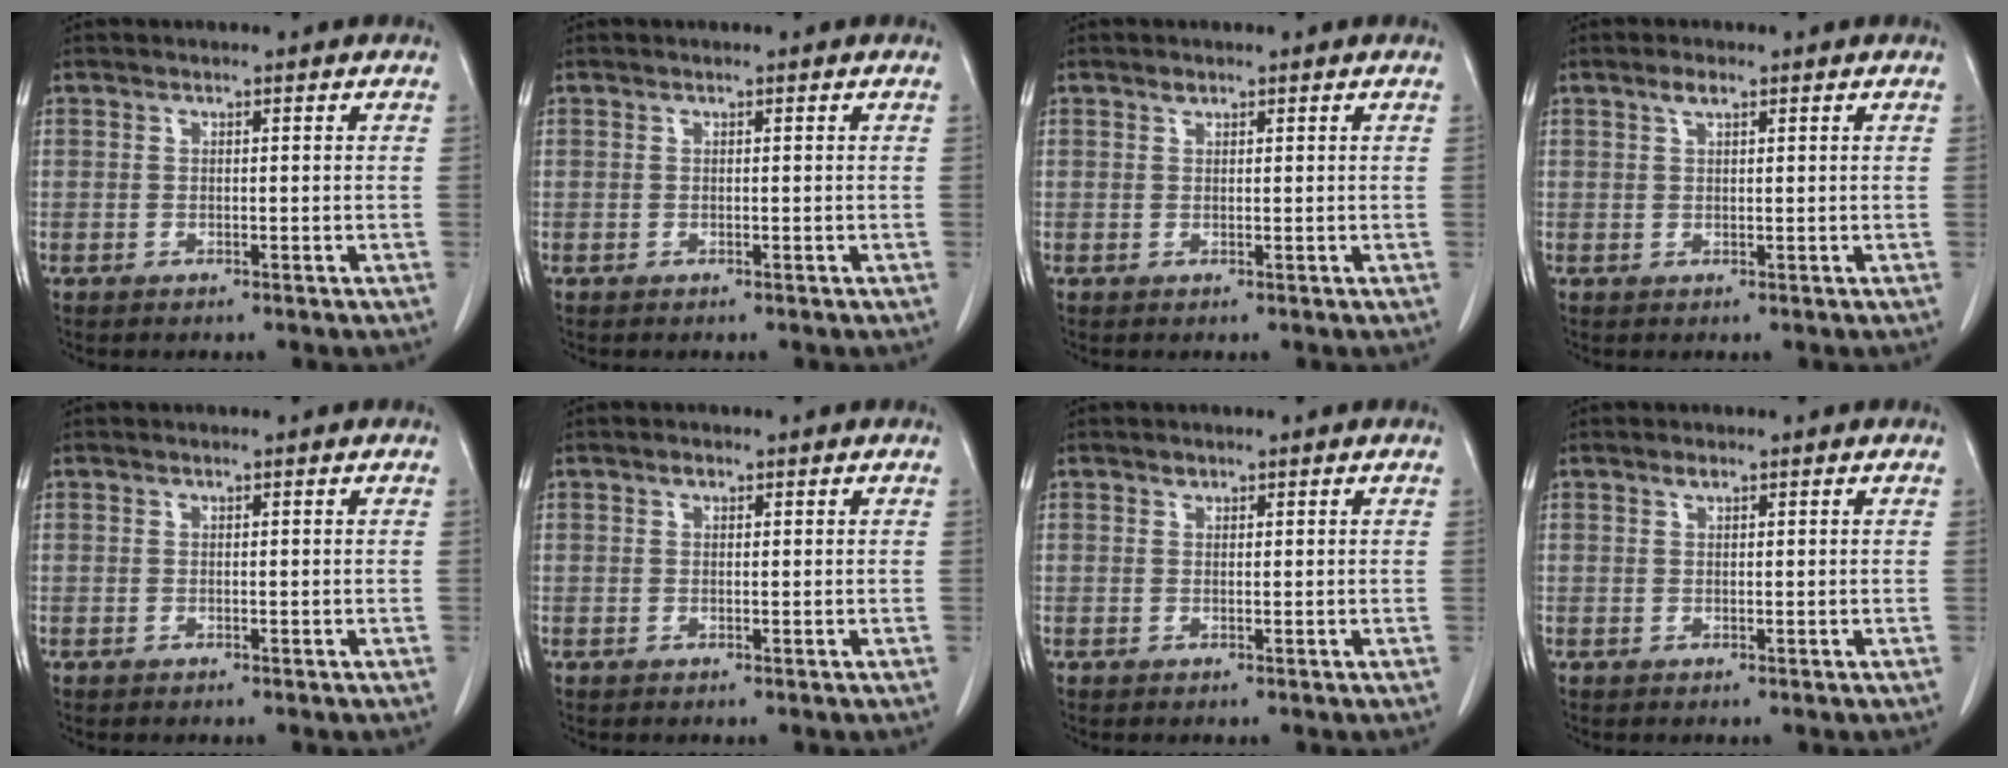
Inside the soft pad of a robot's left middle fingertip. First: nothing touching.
{"total": 0.0}
{"total": 0.7, "force": [0.6, 0.3, 0.2], "torque": [-0.006, -0.002, 0.009]}
{"total": 1.8, "force": [1.2, 0.4, 1.3], "torque": [-0.028, 0.004, 0.022]}
{"total": 0.0}
{"total": 0.7, "force": [0.5, 0.4, 0.4], "torque": [-0.008, 0.001, 0.008]}
{"total": 0.5, "force": [0.4, 0.2, 0.1], "torque": [-0.004, -0.003, 0.005]}
{"total": 0.8, "force": [0.6, 0.2, 0.5], "torque": [-0.013, -0.001, 0.012]}